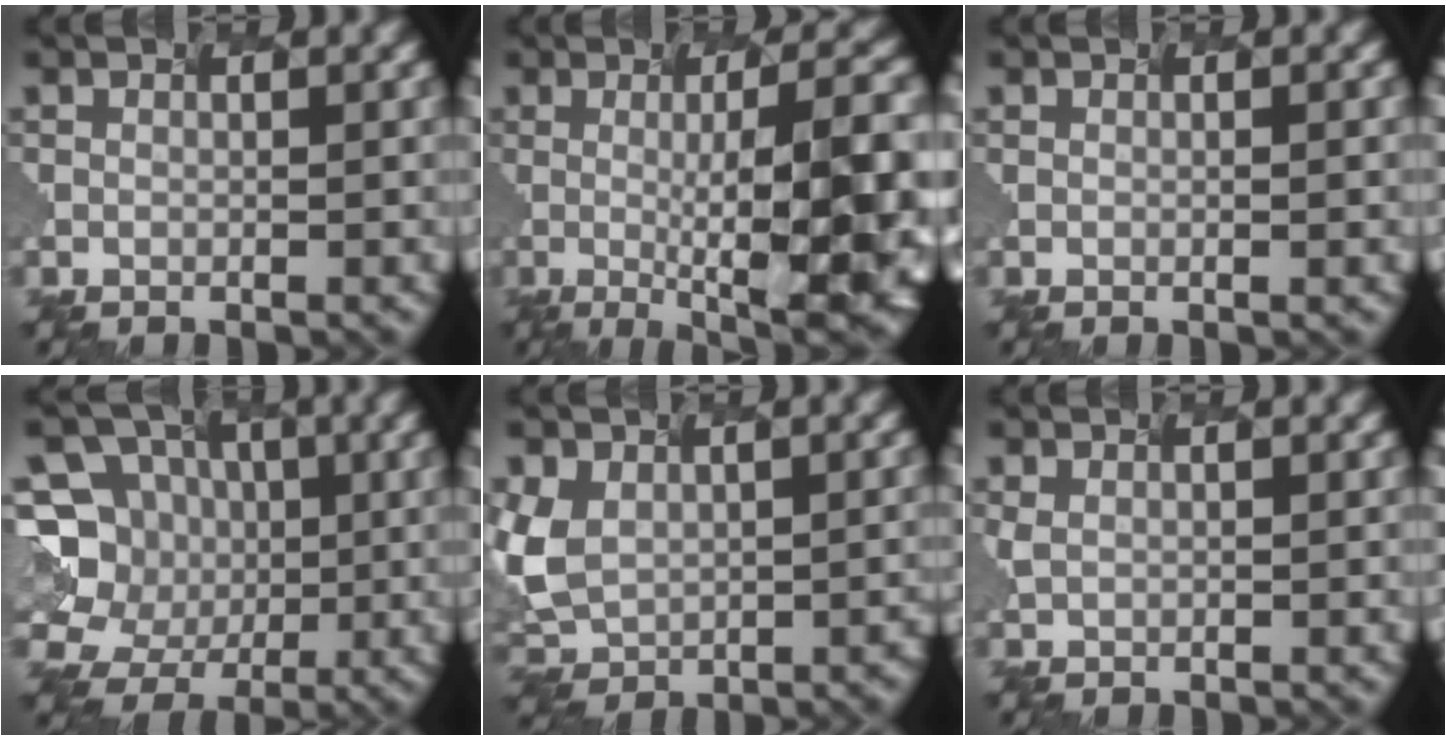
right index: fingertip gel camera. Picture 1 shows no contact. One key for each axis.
{"total": 12.8, "fx": -1.7, "fy": 3.3, "fz": 12.3, "tx": -0.131, "ty": 0.006, "tz": -0.009}
{"total": 2.0, "fx": 0.2, "fy": 1.0, "fz": 1.7, "tx": 0.002, "ty": 0.012, "tz": -0.013}
{"total": 10.1, "fx": -1.7, "fy": 9.5, "fz": 2.9, "tx": -0.069, "ty": 0.037, "tz": -0.045}
{"total": 6.4, "fx": -0.6, "fy": 5.1, "fz": 3.9, "tx": -0.084, "ty": -0.023, "tz": 0.001}
{"total": 0.6, "fx": 0.5, "fy": 0.2, "fz": 0.3, "tx": -0.014, "ty": -0.003, "tz": 0.020}